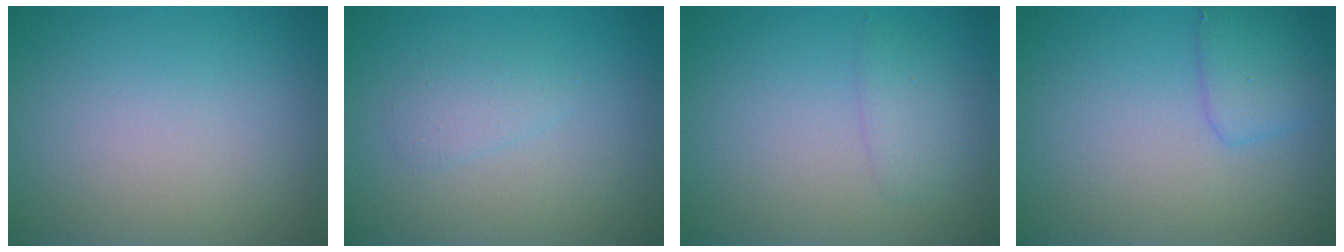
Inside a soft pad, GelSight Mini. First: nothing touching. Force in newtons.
{"total": 1.4, "press": 1.4, "slide": 0.1}
{"total": 1.4, "press": 1.4, "slide": 0.1}
{"total": 2.2, "press": 2.2, "slide": 0.1}